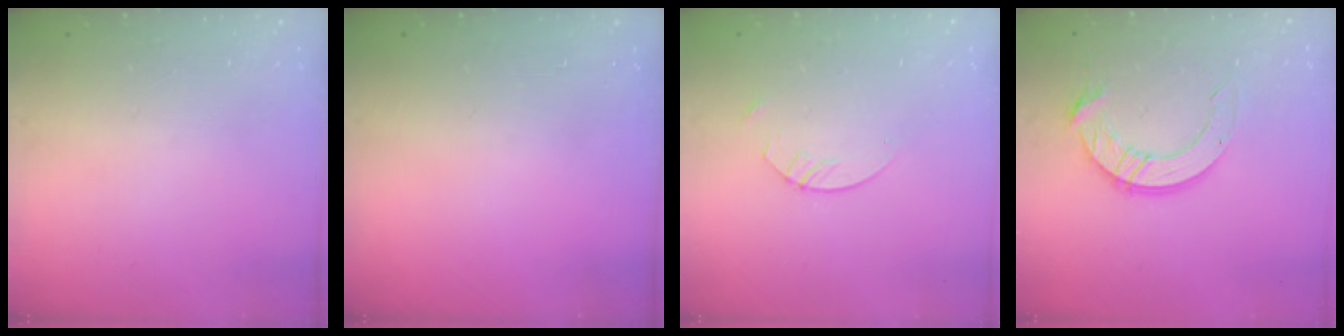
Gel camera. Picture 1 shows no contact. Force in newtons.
{"total": 0.0}
{"total": 2.4, "press": 2.4, "slide": 0.1}
{"total": 12.6, "press": 12.6, "slide": 1.3}